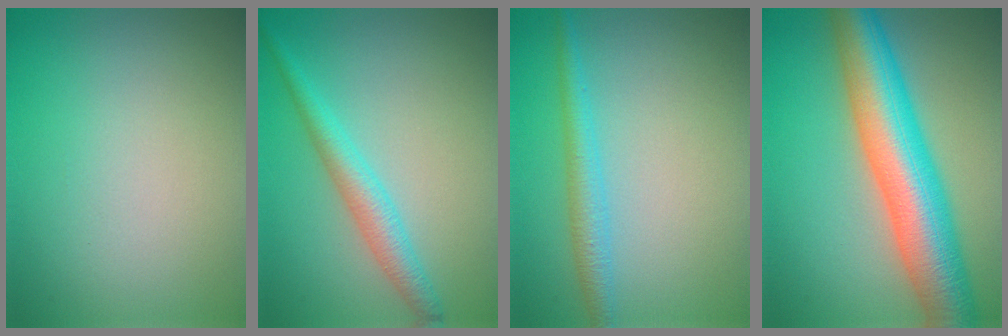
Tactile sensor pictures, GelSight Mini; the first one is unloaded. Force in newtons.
{"total": 3.0, "press": 3.0, "slide": 0.1}
{"total": 2.4, "press": 2.4, "slide": 0.1}
{"total": 10.9, "press": 10.9, "slide": 0.4}